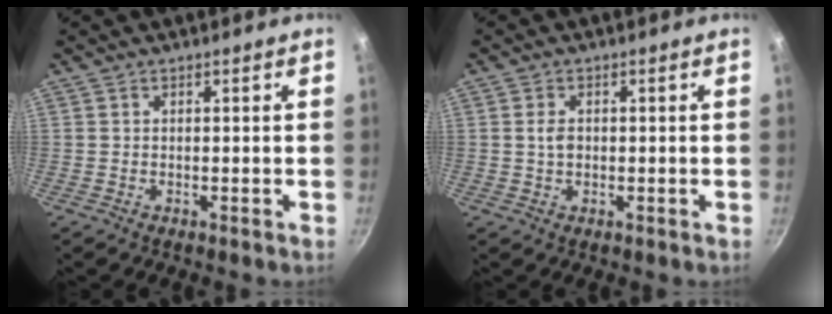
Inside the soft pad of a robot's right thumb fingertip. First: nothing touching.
{"total": 2.3, "force": [0.1, 1.6, 1.7], "torque": [-0.027, 0.003, 0.000]}